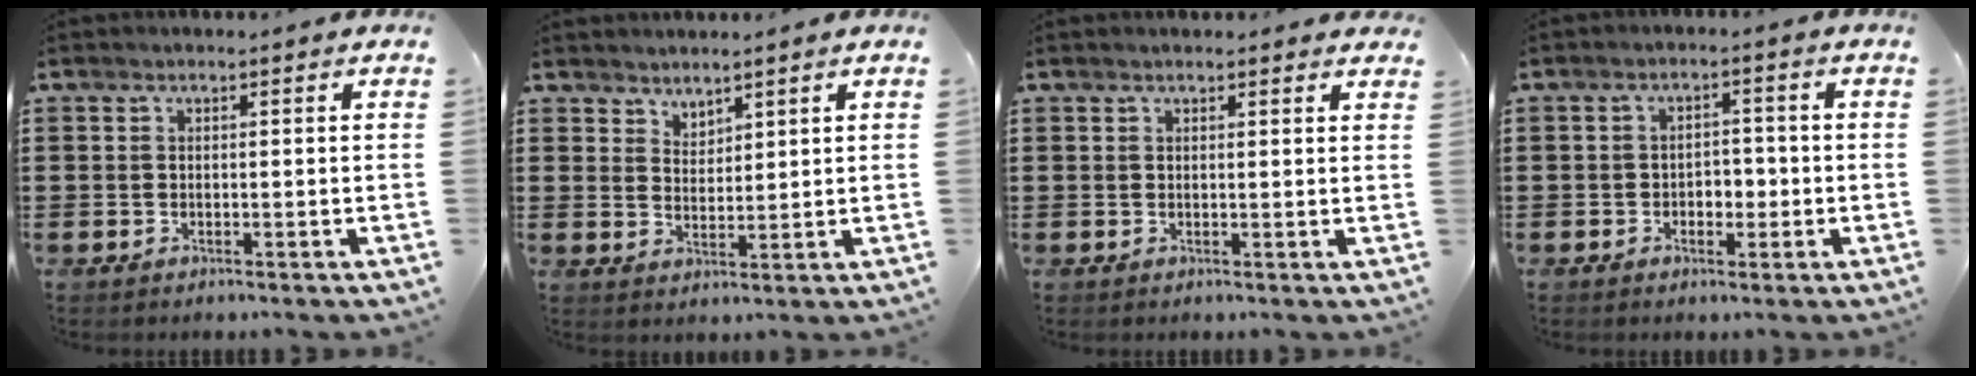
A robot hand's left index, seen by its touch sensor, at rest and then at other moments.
{"total": 2.7, "force": [2.5, 0.8, -0.3], "torque": [-0.001, -0.002, 0.049]}
{"total": 1.1, "force": [1.0, 0.2, 0.4], "torque": [-0.010, 0.001, 0.020]}
{"total": 2.7, "force": [-0.9, 2.0, 1.6], "torque": [-0.036, 0.006, -0.023]}